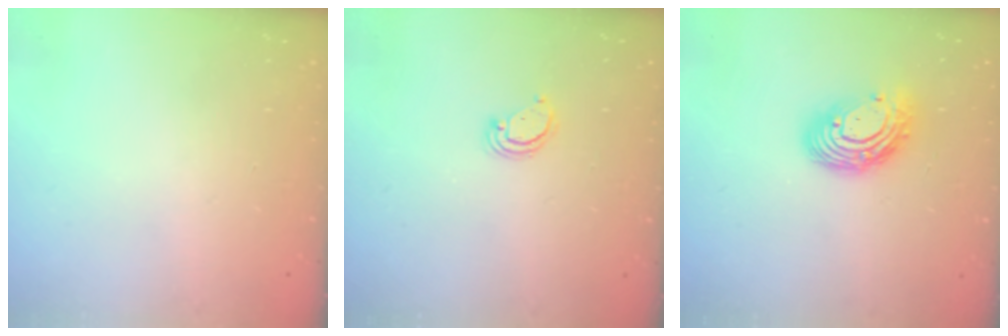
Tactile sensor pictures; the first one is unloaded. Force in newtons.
{"total": 2.8, "press": 2.8, "slide": 0.2}
{"total": 12.1, "press": 12.0, "slide": 1.1}